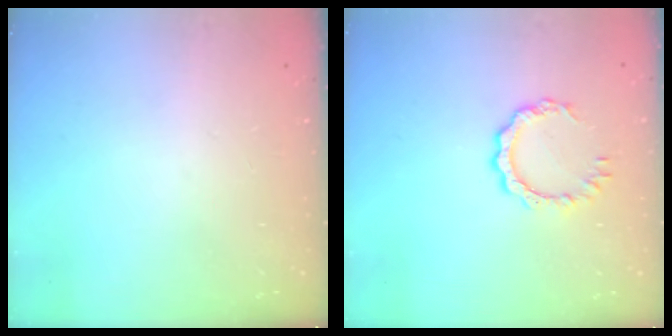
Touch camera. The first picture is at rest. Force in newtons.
{"total": 6.2, "press": 6.2, "slide": 0.6}